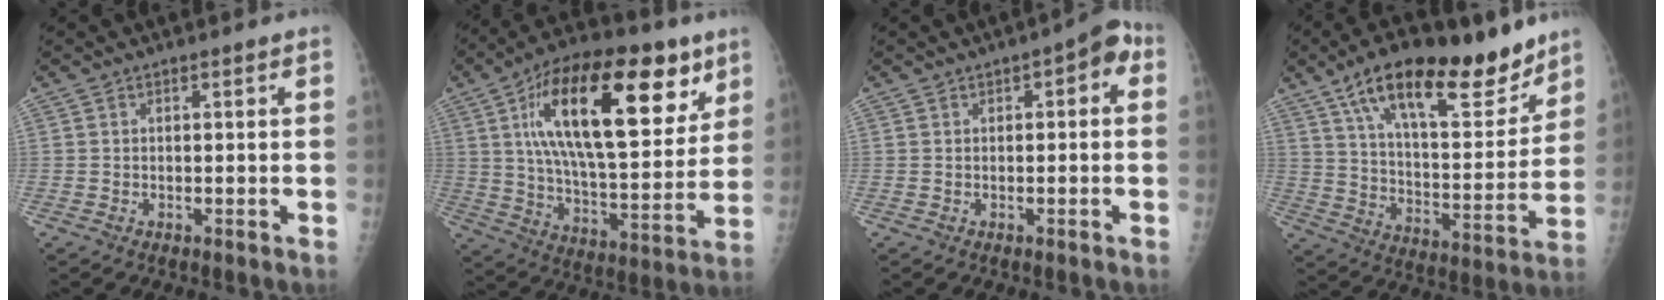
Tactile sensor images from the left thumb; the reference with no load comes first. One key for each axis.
{"total": 28.7, "fx": 11.7, "fy": 12.4, "fz": 23.1, "tx": -0.349, "ty": -0.022, "tz": 0.189}
{"total": 4.4, "fx": 0.9, "fy": 2.3, "fz": 3.5, "tx": -0.021, "ty": 0.020, "tz": 0.000}
{"total": 23.7, "fx": 15.6, "fy": 9.1, "fz": 15.4, "tx": -0.200, "ty": -0.054, "tz": 0.253}